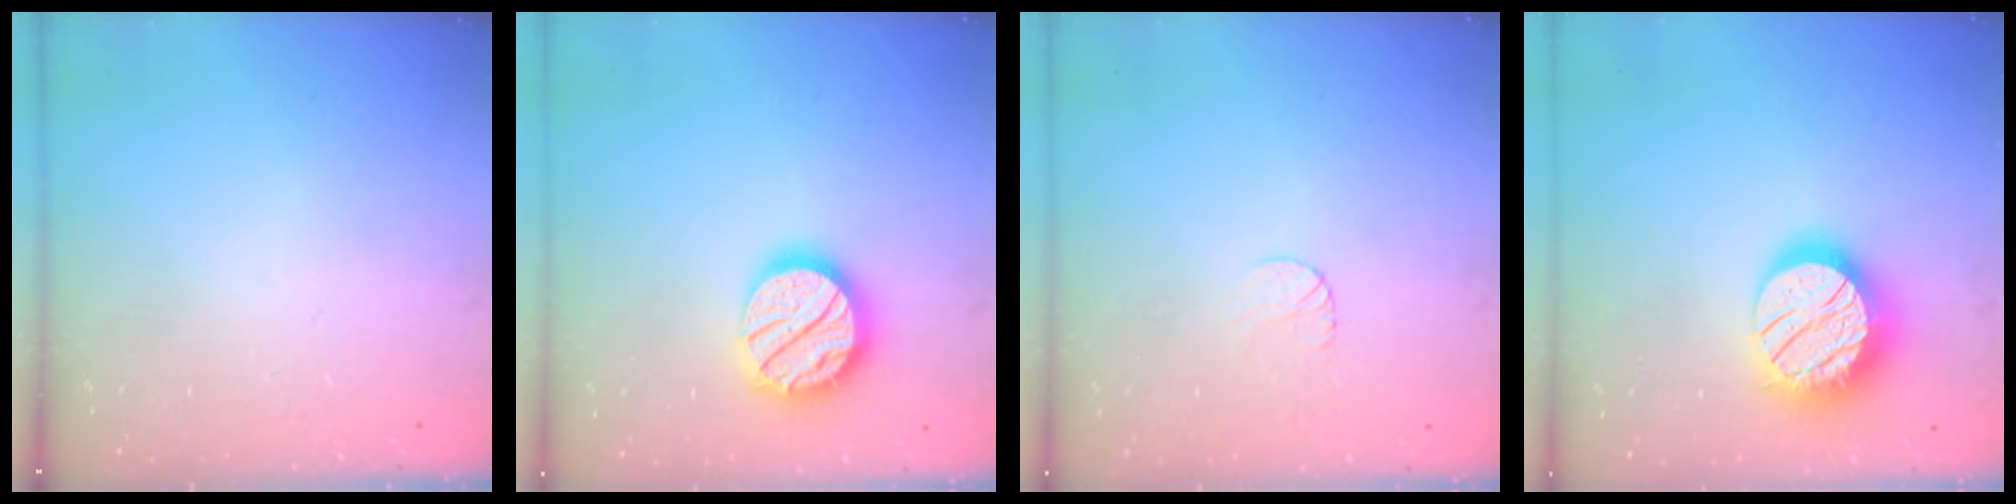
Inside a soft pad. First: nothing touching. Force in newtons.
{"total": 17.7, "press": 17.6, "slide": 1.4}
{"total": 6.1, "press": 6.1, "slide": 0.5}
{"total": 19.0, "press": 18.9, "slide": 0.9}